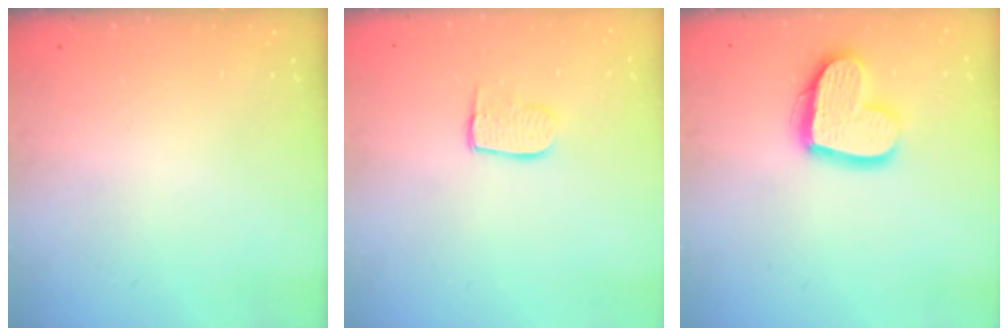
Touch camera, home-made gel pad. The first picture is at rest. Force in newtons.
{"total": 7.0, "press": 7.0, "slide": 0.3}
{"total": 16.4, "press": 16.4, "slide": 1.5}